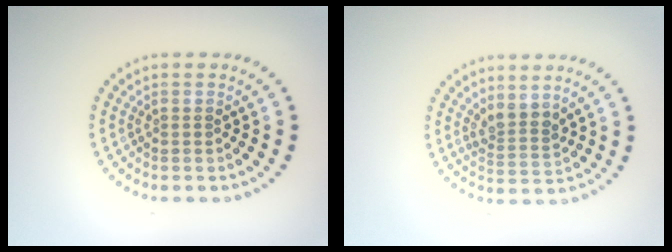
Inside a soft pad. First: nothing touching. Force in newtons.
{"total": 2.3, "press": 1.8, "slide": 1.5}